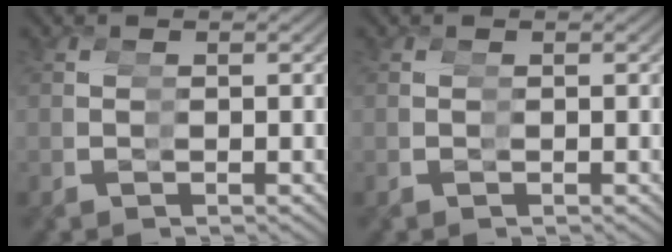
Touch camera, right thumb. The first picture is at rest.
{"total": 0.0}